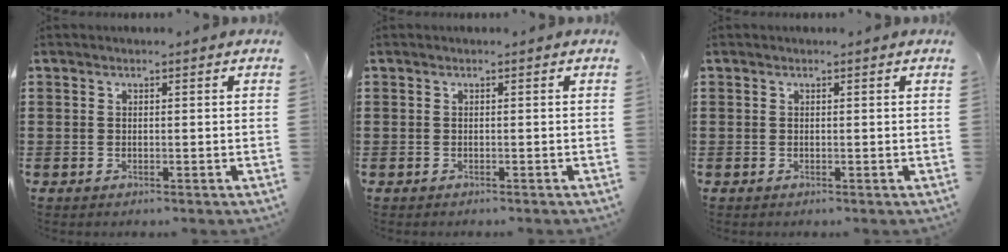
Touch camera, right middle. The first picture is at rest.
{"total": 0.0}
{"total": 0.0}